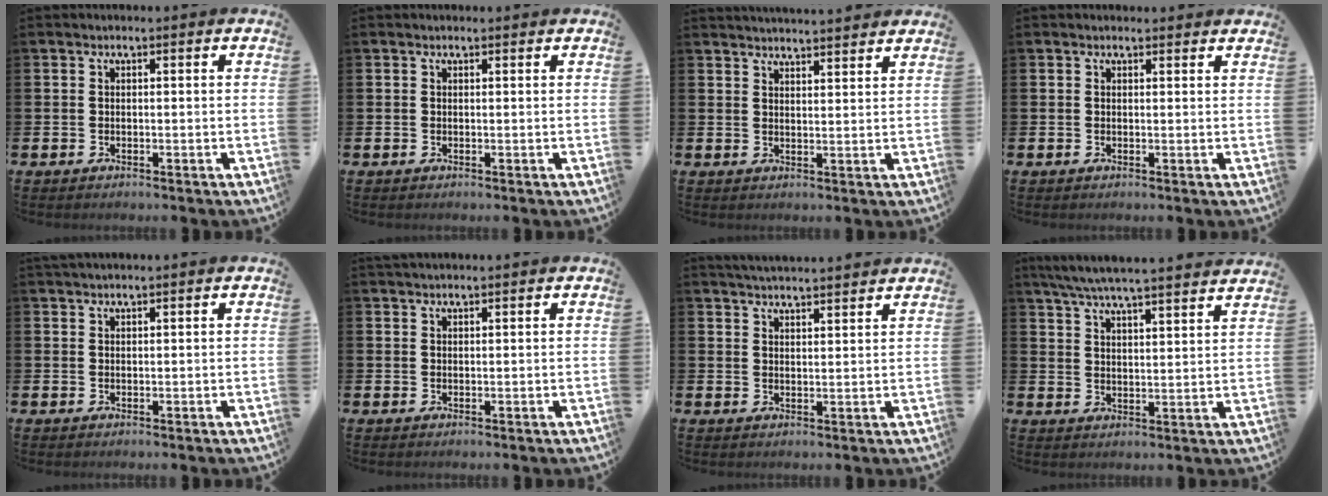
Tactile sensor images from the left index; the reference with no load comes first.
{"total": 0.0}
{"total": 3.5, "force": [3.5, -0.2, -0.2], "torque": [-0.004, -0.022, 0.064]}
{"total": 0.9, "force": [0.8, 0.3, 0.1], "torque": [0.005, 0.001, 0.013]}
{"total": 1.0, "force": [0.9, -0.1, 0.3], "torque": [-0.005, 0.000, 0.017]}
{"total": 1.1, "force": [1.1, 0.1, 0.3], "torque": [0.003, -0.002, 0.018]}
{"total": 3.7, "force": [3.7, -0.3, 0.2], "torque": [-0.010, -0.020, 0.067]}
{"total": 6.5, "force": [6.3, 0.0, 1.9], "torque": [-0.062, -0.038, 0.112]}